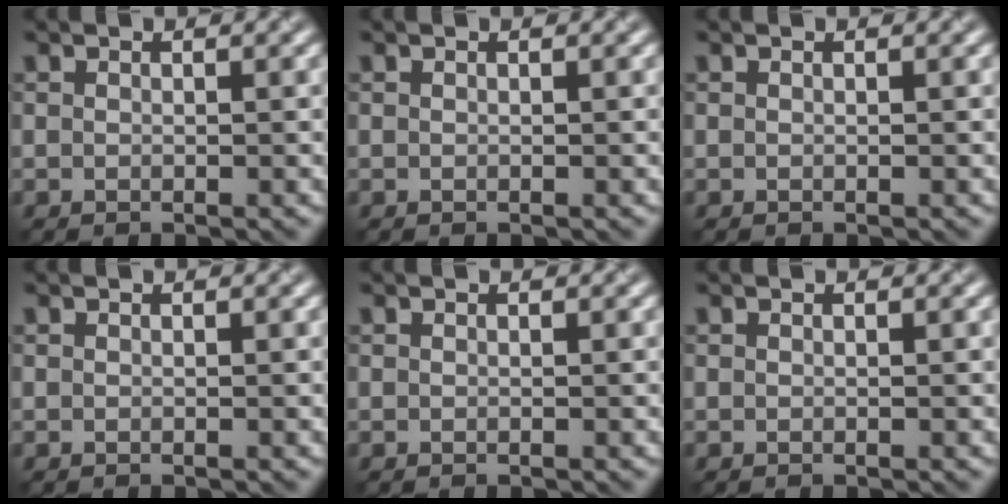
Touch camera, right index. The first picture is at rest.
{"total": 0.0}
{"total": 0.0}
{"total": 0.0}
{"total": 0.0}
{"total": 0.0}